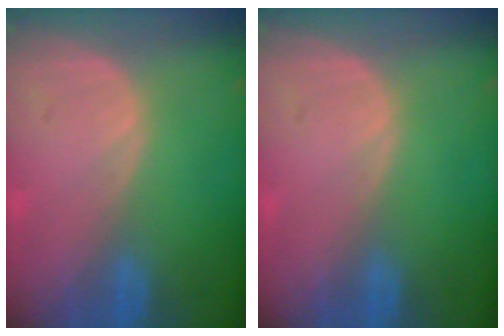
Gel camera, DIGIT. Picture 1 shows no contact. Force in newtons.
{"total": 0.0}